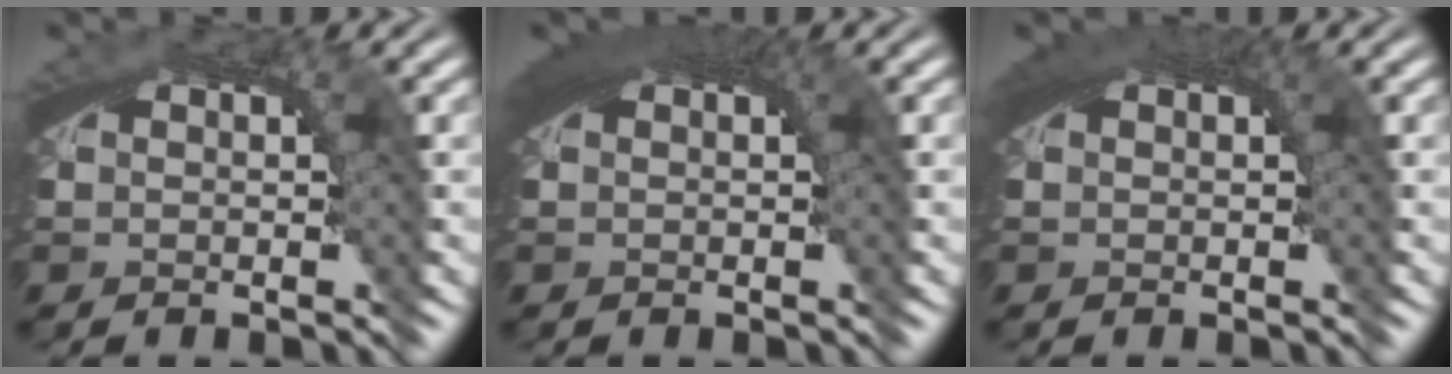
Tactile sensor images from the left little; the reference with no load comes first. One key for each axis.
{"total": 2.6, "fx": 1.0, "fy": 0.7, "fz": 2.3, "tx": -0.028, "ty": 0.008, "tz": 0.014}
{"total": 2.0, "fx": 0.8, "fy": 0.4, "fz": 1.8, "tx": -0.023, "ty": 0.006, "tz": 0.012}